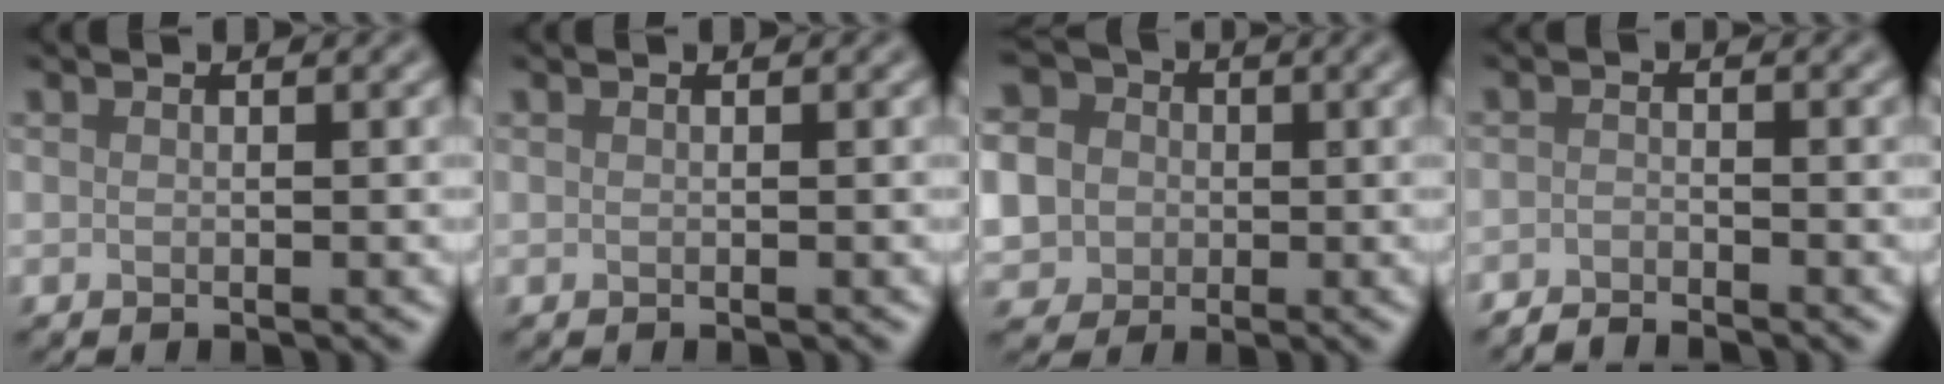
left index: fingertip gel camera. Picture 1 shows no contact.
{"total": 0.0}
{"total": 10.5, "force": [0.3, 9.6, 4.2], "torque": [-0.104, 0.023, -0.025]}
{"total": 1.6, "force": [-1.6, 0.2, 0.3], "torque": [-0.003, 0.001, -0.034]}